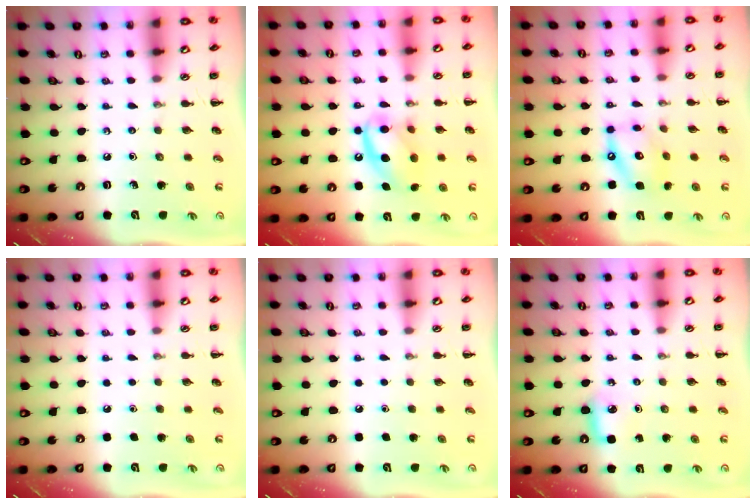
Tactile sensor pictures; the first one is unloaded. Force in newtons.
{"total": 13.8, "press": 13.7, "slide": 1.7}
{"total": 11.8, "press": 11.7, "slide": 2.0}
{"total": 1.8, "press": 1.7, "slide": 0.1}
{"total": 1.6, "press": 1.6, "slide": 0.1}
{"total": 4.9, "press": 4.6, "slide": 1.7}